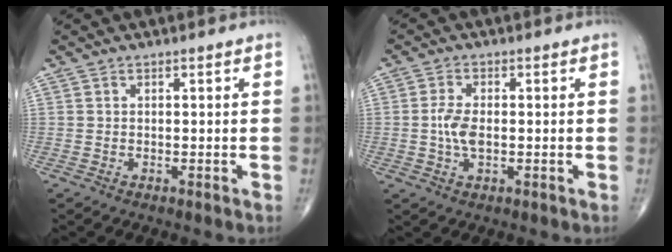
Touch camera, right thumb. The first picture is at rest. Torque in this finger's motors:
{"motor_torque": [0.38, 0.61, 0.19, -0.47, 0.02]}